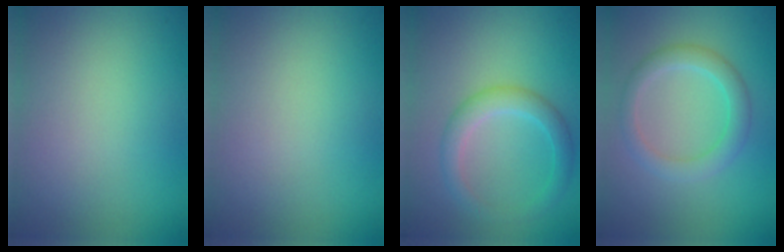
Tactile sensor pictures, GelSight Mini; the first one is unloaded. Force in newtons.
{"total": 0.0}
{"total": 2.9, "press": 2.8, "slide": 0.2}
{"total": 2.9, "press": 2.8, "slide": 0.1}